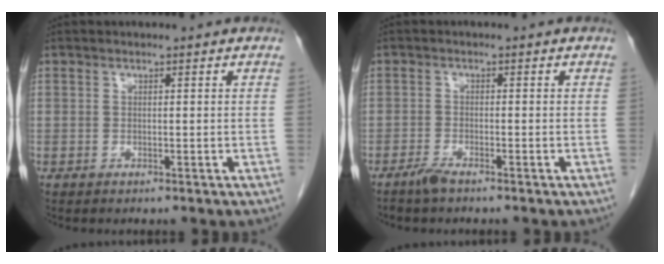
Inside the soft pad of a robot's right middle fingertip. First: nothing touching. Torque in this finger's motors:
{"motor_torque": [-0.25, 0.09, -0.01, 0.00]}